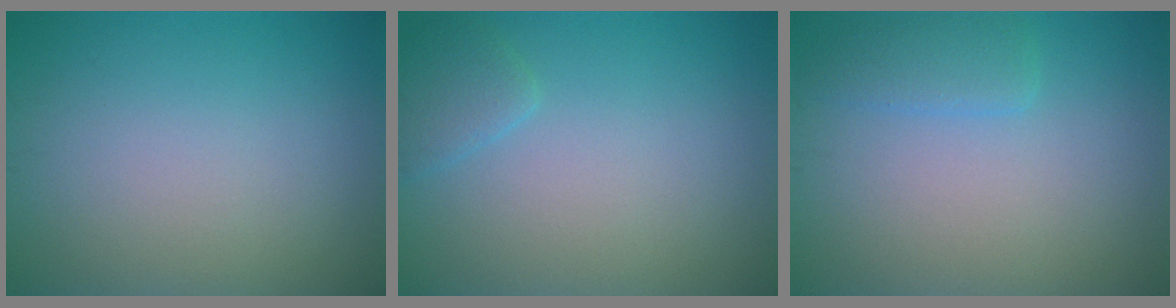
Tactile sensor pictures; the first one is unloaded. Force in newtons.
{"total": 1.5, "press": 1.5, "slide": 0.1}
{"total": 1.8, "press": 1.8, "slide": 0.2}